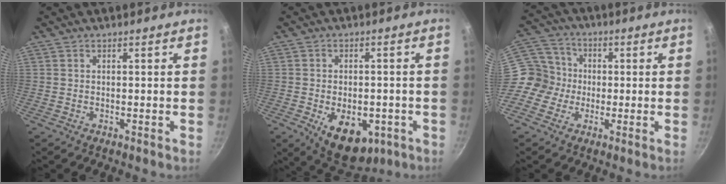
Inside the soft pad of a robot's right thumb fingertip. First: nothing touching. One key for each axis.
{"total": 12.5, "fx": -4.3, "fy": 7.6, "fz": 8.9, "tx": -0.095, "ty": 0.003, "tz": -0.044}
{"total": 9.1, "fx": -1.2, "fy": 8.6, "fz": 2.7, "tx": -0.014, "ty": 0.029, "tz": -0.045}